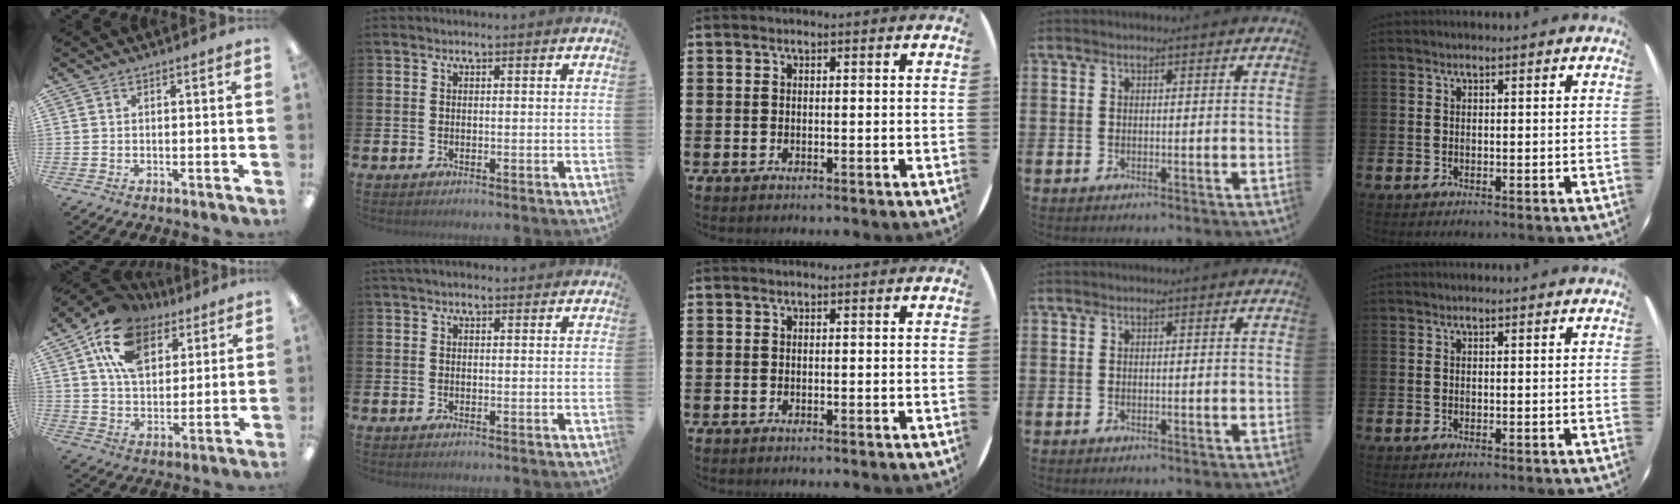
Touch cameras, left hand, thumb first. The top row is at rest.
{"thumb": {"total": 15.0, "force": [8.6, 9.7, 7.5], "torque": [-0.138, -0.026, 0.160]}, "index": {"total": 1.0, "force": [0.8, 0.4, 0.4], "torque": [0.000, 0.003, 0.012]}}